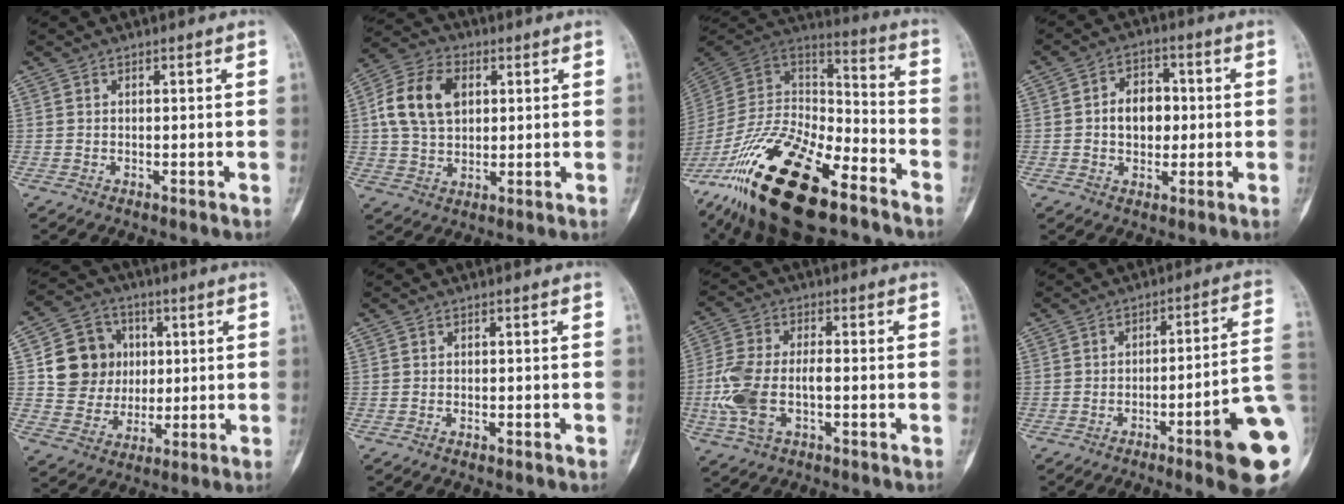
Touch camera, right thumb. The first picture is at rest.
{"total": 12.7, "force": [2.6, 8.8, 8.7], "torque": [-0.147, 0.011, 0.043]}
{"total": 30.0, "force": [-18.7, 12.0, 20.2], "torque": [-0.387, 0.047, -0.329]}
{"total": 8.0, "force": [0.0, 5.8, 5.6], "torque": [-0.056, 0.017, -0.004]}
{"total": 13.0, "force": [2.3, 11.8, 4.9], "torque": [-0.039, 0.006, 0.046]}
{"total": 0.6, "force": [-0.5, 0.3, 0.2], "torque": [-0.003, 0.005, -0.009]}
{"total": 11.3, "force": [-2.5, 5.9, 9.3], "torque": [-0.209, 0.019, -0.050]}
{"total": 16.5, "force": [-5.8, 1.9, 15.3], "torque": [-0.144, 0.031, -0.080]}